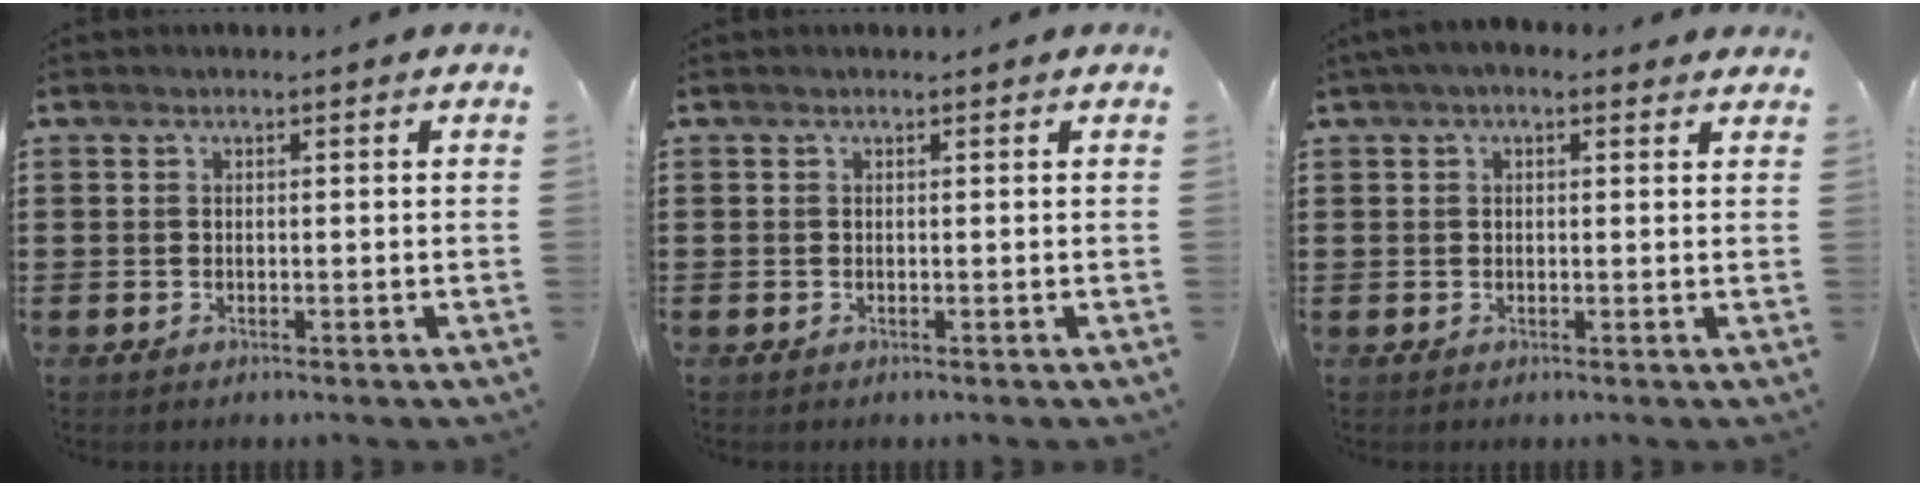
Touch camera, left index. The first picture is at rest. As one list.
[{"total": 0.0}, {"total": 1.9, "force": [0.9, 1.1, 1.3], "torque": [-0.029, 0.008, 0.015]}]